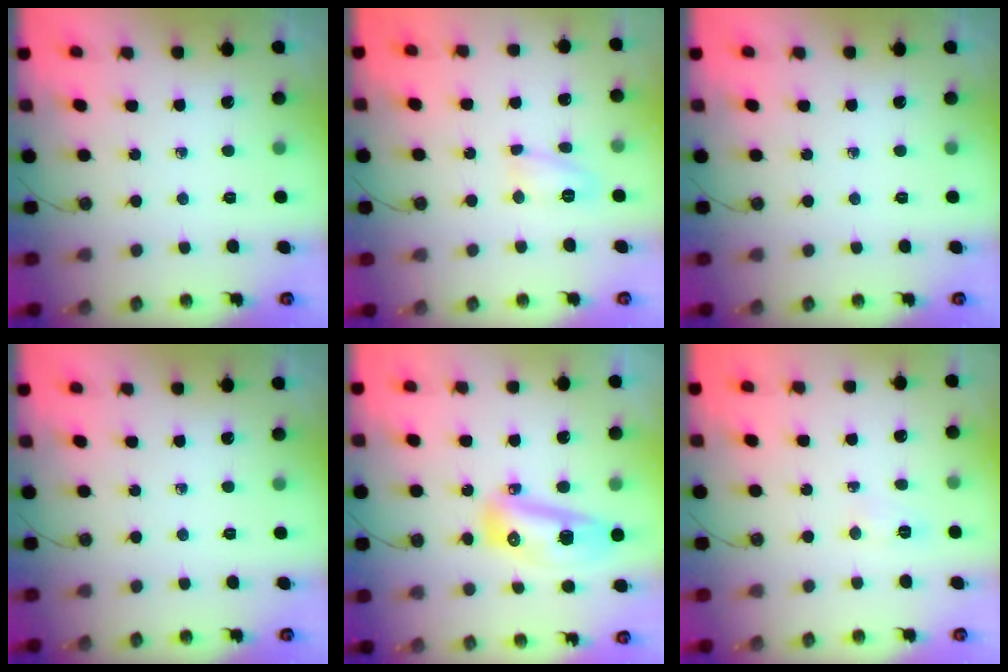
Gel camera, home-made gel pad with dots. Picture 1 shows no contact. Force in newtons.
{"total": 7.1, "press": 7.1, "slide": 0.5}
{"total": 0.0}
{"total": 0.0}
{"total": 11.9, "press": 11.9, "slide": 1.4}
{"total": 5.1, "press": 5.0, "slide": 0.6}